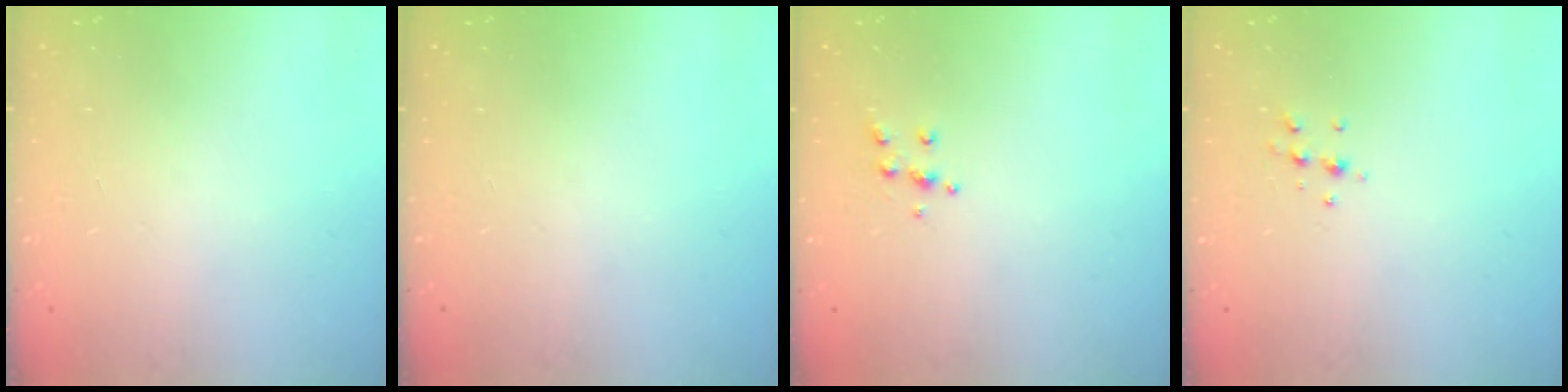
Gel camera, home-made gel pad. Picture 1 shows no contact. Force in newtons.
{"total": 0.0}
{"total": 5.3, "press": 5.2, "slide": 0.5}
{"total": 5.8, "press": 5.7, "slide": 1.2}